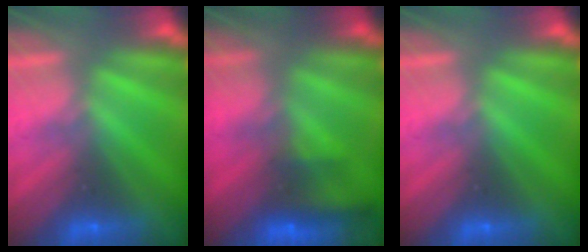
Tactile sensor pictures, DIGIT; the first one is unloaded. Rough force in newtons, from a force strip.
{"total": 10.8}
{"total": 0.0}